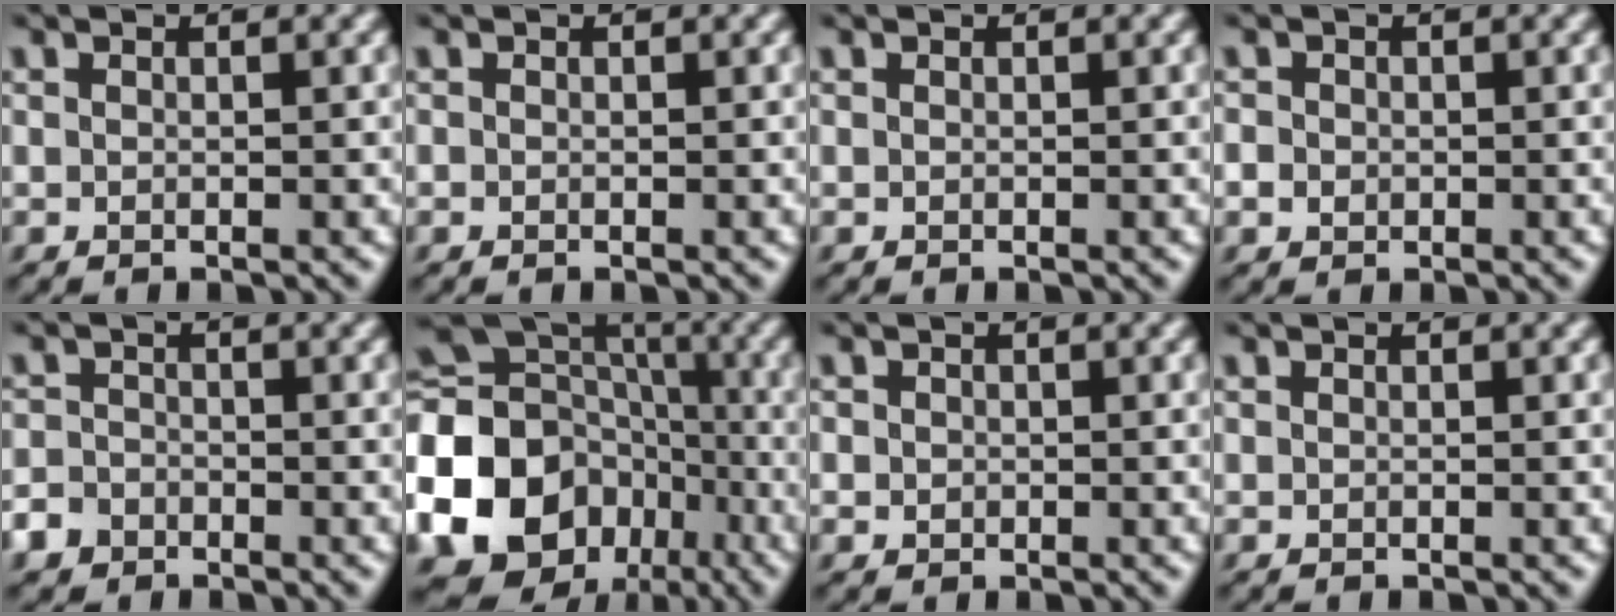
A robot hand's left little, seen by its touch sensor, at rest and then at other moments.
{"total": 0.0}
{"total": 0.0}
{"total": 1.9, "force": [-0.1, 1.8, 0.7], "torque": [-0.006, 0.010, -0.010]}
{"total": 3.7, "force": [-2.4, 2.7, 0.7], "torque": [-0.008, -0.009, -0.051]}
{"total": 20.1, "force": [-6.8, 16.5, 9.3], "torque": [-0.215, -0.013, -0.131]}
{"total": 1.1, "force": [0.0, 1.0, 0.4], "torque": [-0.002, 0.003, -0.002]}
{"total": 0.0}